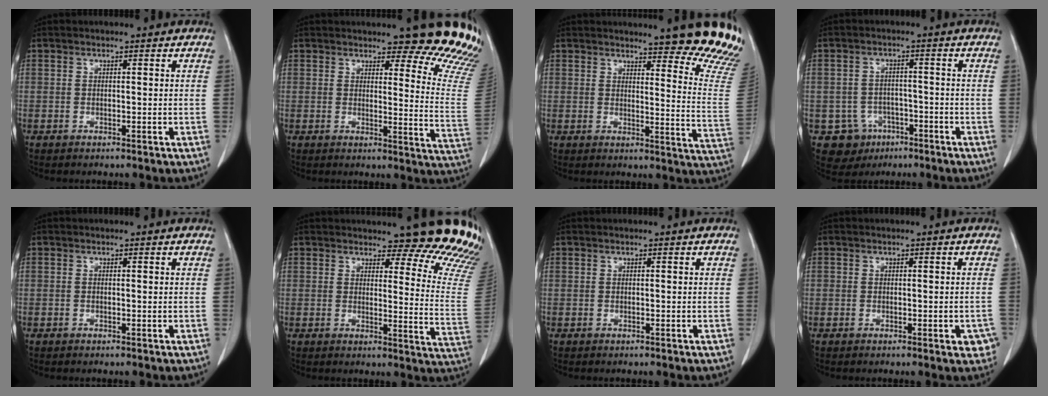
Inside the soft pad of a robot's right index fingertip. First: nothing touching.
{"total": 14.3, "force": [13.2, 1.9, 5.1], "torque": [-0.030, -0.109, 0.115]}
{"total": 15.3, "force": [13.6, 1.1, 6.9], "torque": [-0.065, -0.102, 0.134]}
{"total": 6.2, "force": [-2.8, 5.5, 0.7], "torque": [-0.012, 0.011, -0.035]}
{"total": 0.0}
{"total": 15.7, "force": [14.9, 2.4, 4.3], "torque": [-0.019, -0.117, 0.135]}
{"total": 0.0}
{"total": 3.0, "force": [-1.2, 1.7, 2.2], "torque": [-0.013, 0.006, -0.012]}